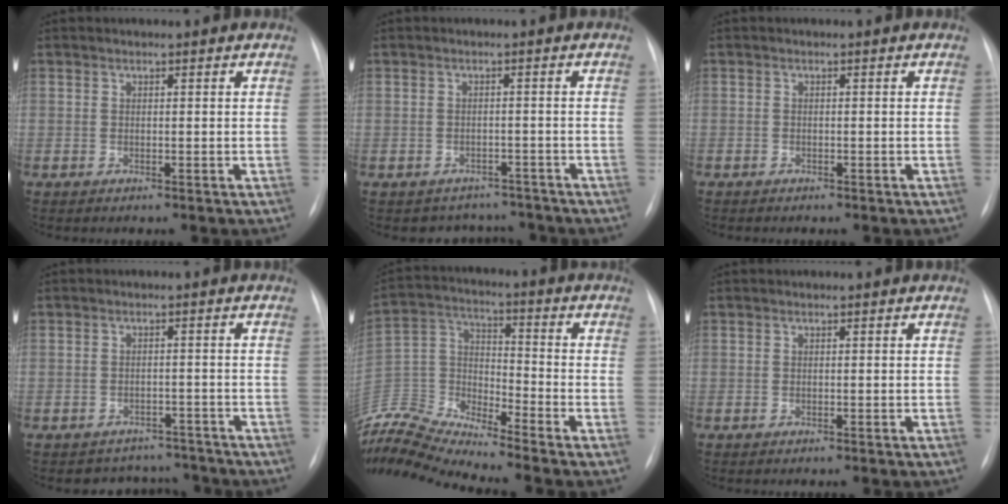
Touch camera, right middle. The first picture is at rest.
{"total": 4.5, "force": [-4.0, 2.1, -0.6], "torque": [0.015, 0.023, -0.049]}
{"total": 0.8, "force": [-0.6, 0.3, 0.4], "torque": [-0.009, 0.000, -0.008]}
{"total": 4.8, "force": [-4.3, 2.1, -0.8], "torque": [0.018, 0.024, -0.054]}
{"total": 12.2, "force": [-12.0, -1.6, 1.8], "torque": [-0.046, 0.030, -0.239]}
{"total": 0.0}